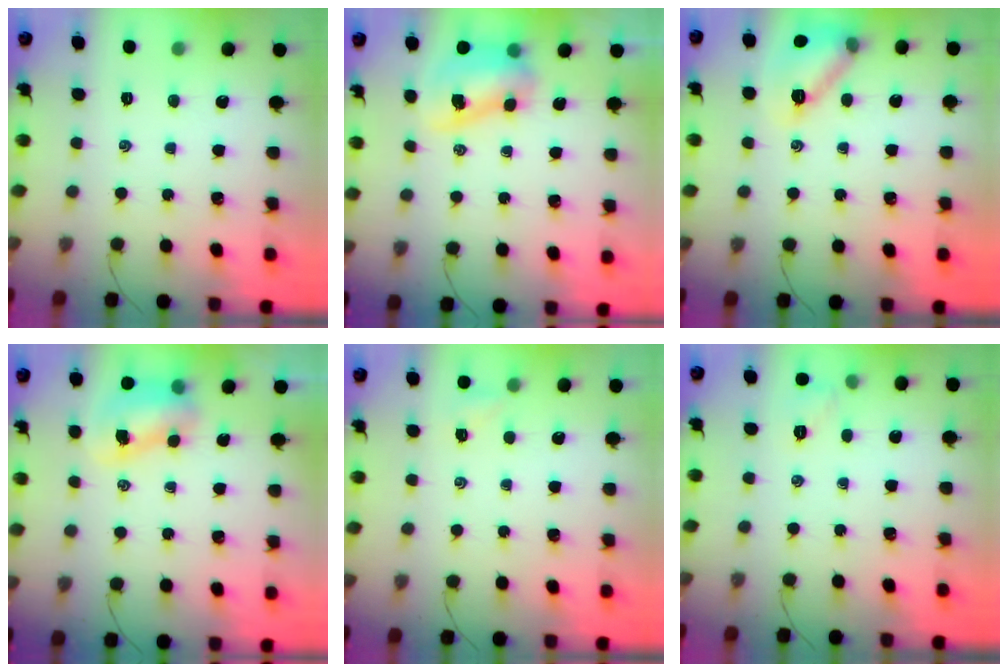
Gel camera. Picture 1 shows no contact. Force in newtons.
{"total": 9.0, "press": 8.9, "slide": 1.7}
{"total": 13.3, "press": 13.3, "slide": 0.9}
{"total": 7.3, "press": 7.3, "slide": 1.0}
{"total": 1.7, "press": 1.7, "slide": 0.5}
{"total": 5.3, "press": 5.1, "slide": 1.6}